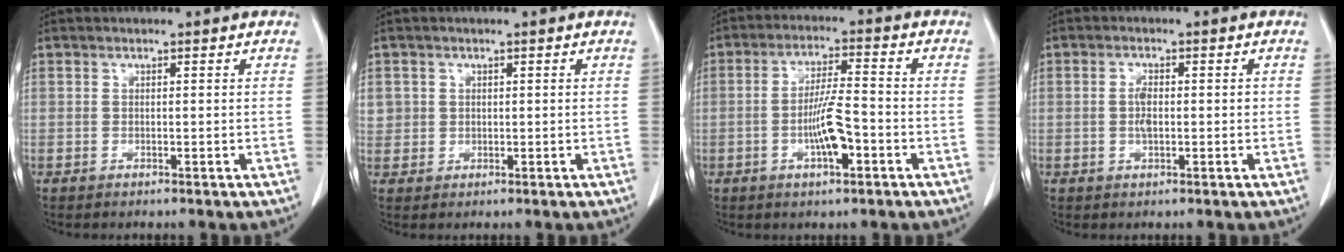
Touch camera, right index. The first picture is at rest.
{"total": 2.4, "force": [0.5, 2.3, 0.3], "torque": [0.005, 0.005, 0.012]}
{"total": 6.7, "force": [-2.2, 0.6, 6.3], "torque": [-0.123, 0.002, -0.039]}
{"total": 2.8, "force": [-0.2, 1.2, 2.6], "torque": [-0.054, 0.004, -0.004]}